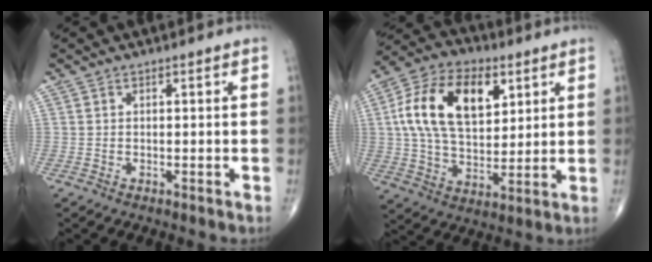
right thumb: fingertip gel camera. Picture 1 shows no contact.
{"total": 18.8, "force": [5.7, 11.0, 14.1], "torque": [-0.236, -0.002, 0.100]}